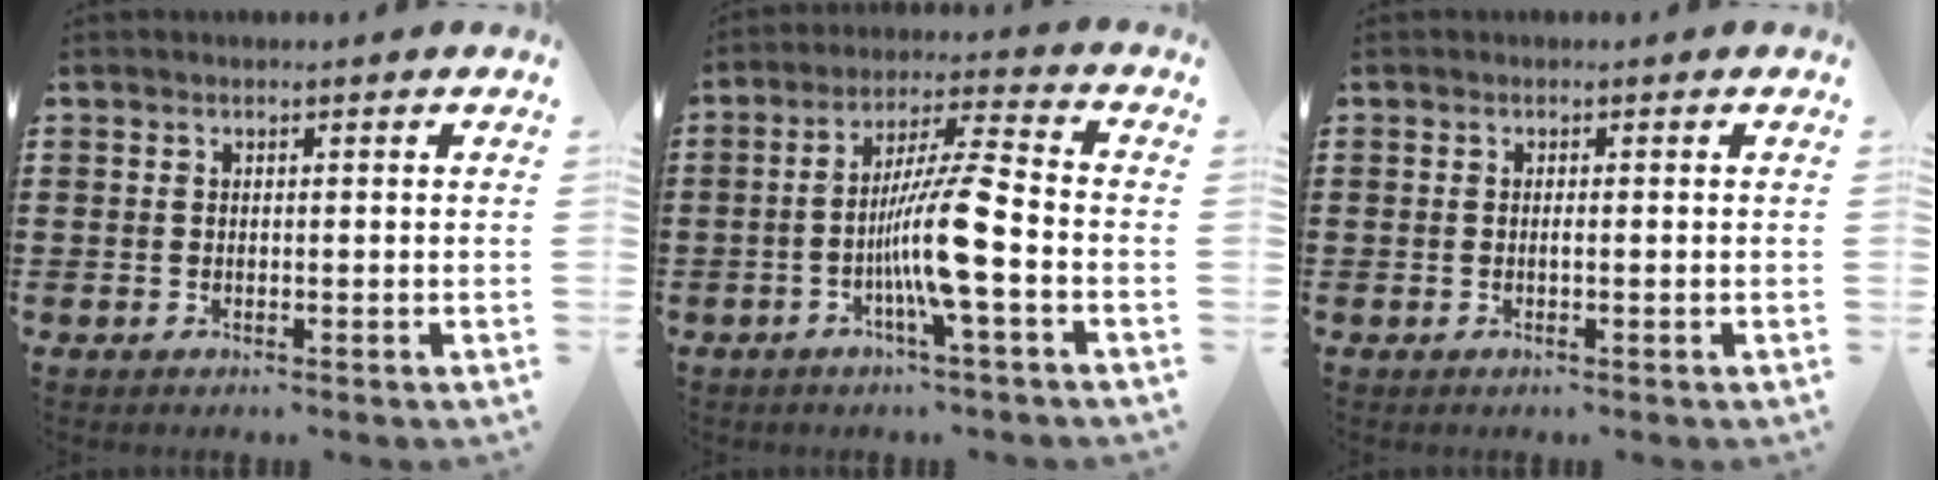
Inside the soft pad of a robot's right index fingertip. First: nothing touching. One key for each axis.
{"total": 10.4, "fx": -3.1, "fy": 0.4, "fz": 10.0, "tx": -0.195, "ty": -0.009, "tz": -0.064}
{"total": 0.5, "fx": -0.2, "fy": 0.0, "fz": 0.5, "tx": -0.010, "ty": -0.004, "tz": -0.003}